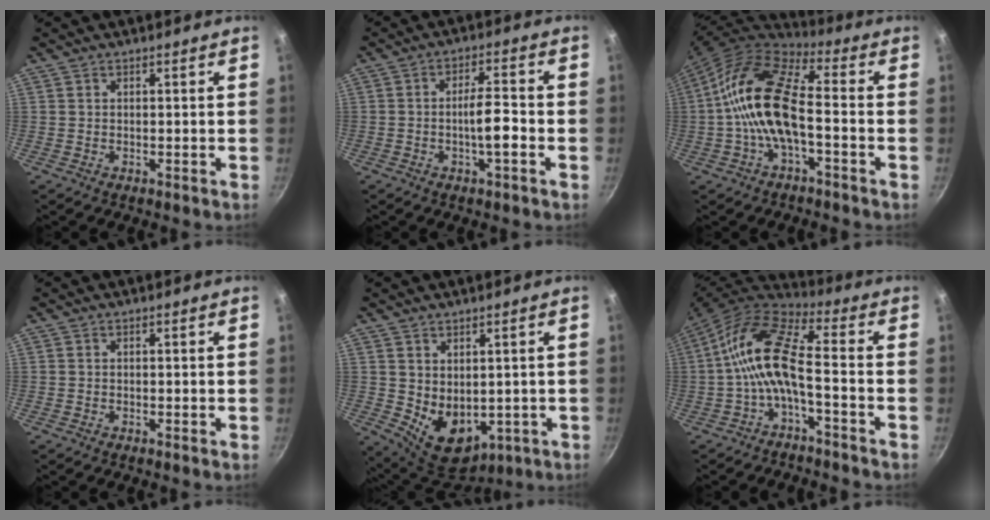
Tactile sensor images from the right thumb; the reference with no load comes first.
{"total": 6.0, "force": [-1.9, 1.5, 5.5], "torque": [-0.084, 0.021, -0.035]}
{"total": 15.0, "force": [-2.2, 6.5, 13.3], "torque": [-0.250, 0.038, -0.058]}
{"total": 0.0}
{"total": 9.8, "force": [0.5, 6.9, 6.9], "torque": [-0.080, -0.027, 0.034]}
{"total": 12.0, "force": [-2.7, 4.3, 10.9], "torque": [-0.231, 0.041, -0.063]}